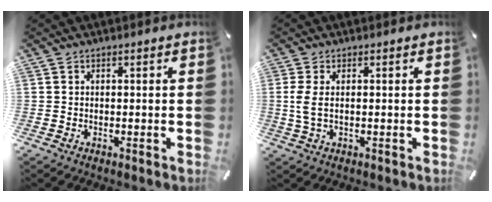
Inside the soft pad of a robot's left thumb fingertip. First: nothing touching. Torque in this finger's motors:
{"motor_torque": [0.64, 0.62, 0.08, -0.03, 0.07]}